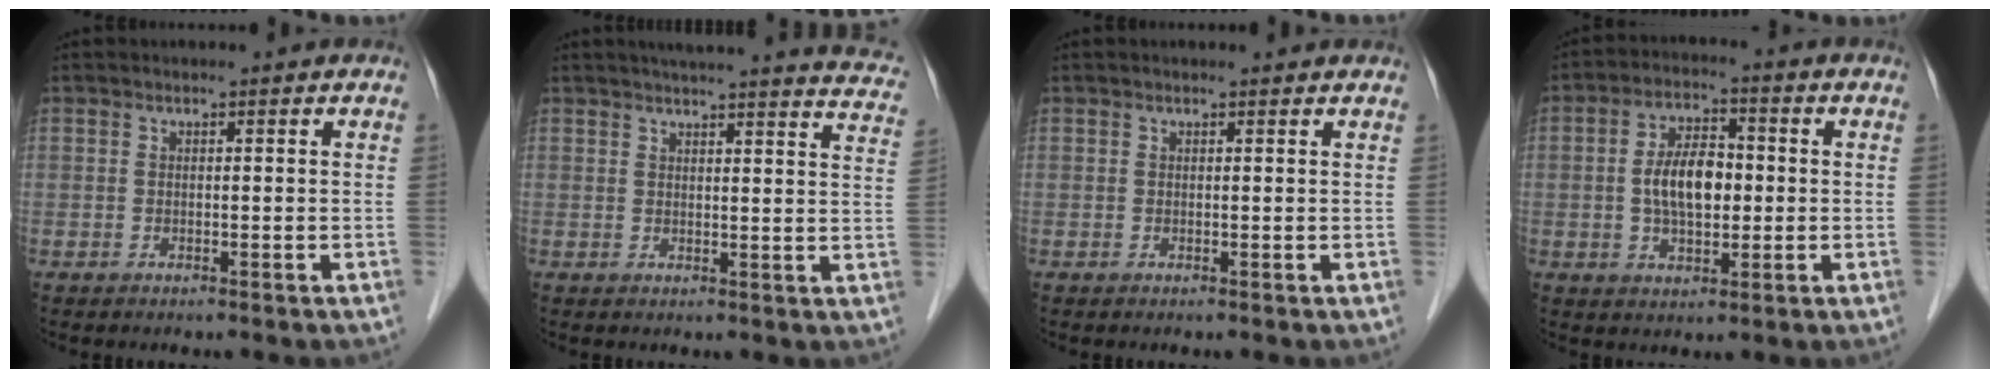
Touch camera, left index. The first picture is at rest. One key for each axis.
{"total": 20.3, "fx": 18.6, "fy": 1.8, "fz": 7.9, "tx": -0.098, "ty": -0.041, "tz": 0.201}
{"total": 1.8, "fx": 1.7, "fy": 0.2, "fz": 0.4, "tx": -0.010, "ty": 0.008, "tz": 0.015}
{"total": 7.7, "fx": -0.5, "fy": 3.8, "fz": 6.7, "tx": -0.133, "ty": 0.006, "tz": -0.008}